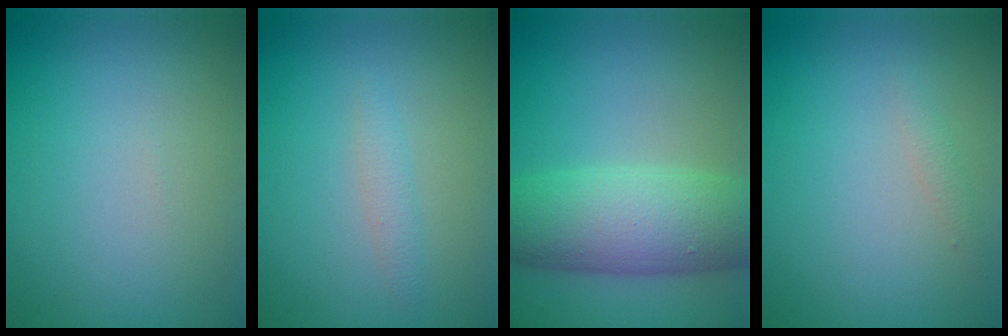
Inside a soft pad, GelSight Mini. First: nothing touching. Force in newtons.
{"total": 1.2, "press": 1.2, "slide": 0.0}
{"total": 8.4, "press": 8.4, "slide": 0.2}
{"total": 0.8, "press": 0.8, "slide": 0.0}